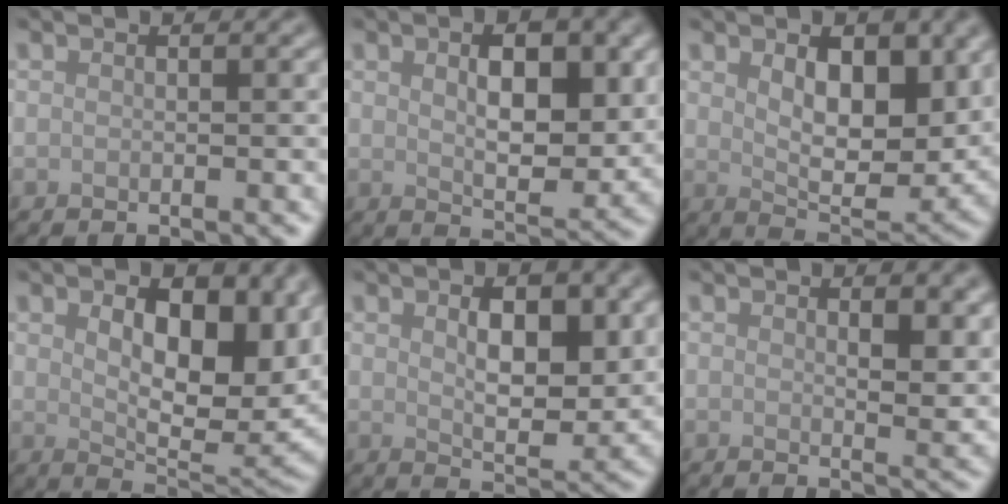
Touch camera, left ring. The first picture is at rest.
{"total": 6.2, "force": [1.4, 3.1, 5.2], "torque": [-0.076, -0.005, 0.028]}
{"total": 7.4, "force": [1.8, 4.1, 5.9], "torque": [-0.094, -0.017, 0.034]}
{"total": 10.8, "force": [2.3, 5.8, 8.7], "torque": [-0.125, -0.015, 0.045]}
{"total": 5.9, "force": [1.3, 2.9, 5.0], "torque": [-0.074, -0.006, 0.027]}
{"total": 3.6, "force": [1.4, 1.3, 3.1], "torque": [-0.041, -0.008, 0.025]}